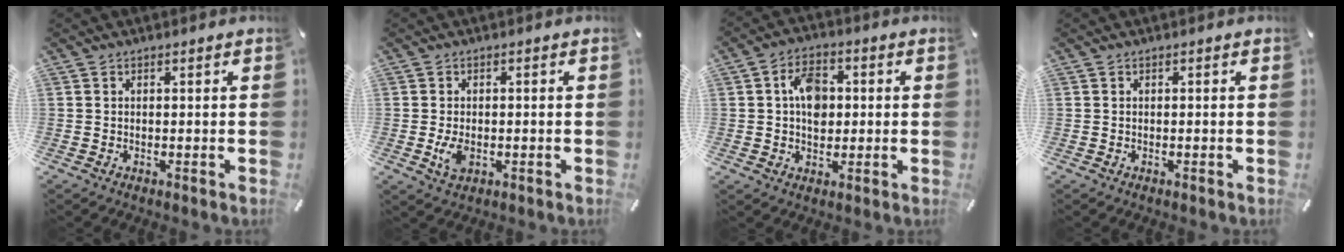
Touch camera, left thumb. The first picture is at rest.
{"total": 3.9, "force": [-0.6, 2.4, 3.0], "torque": [-0.073, -0.005, -0.013]}
{"total": 7.9, "force": [0.8, 5.7, 5.4], "torque": [-0.080, 0.002, 0.010]}
{"total": 0.0}